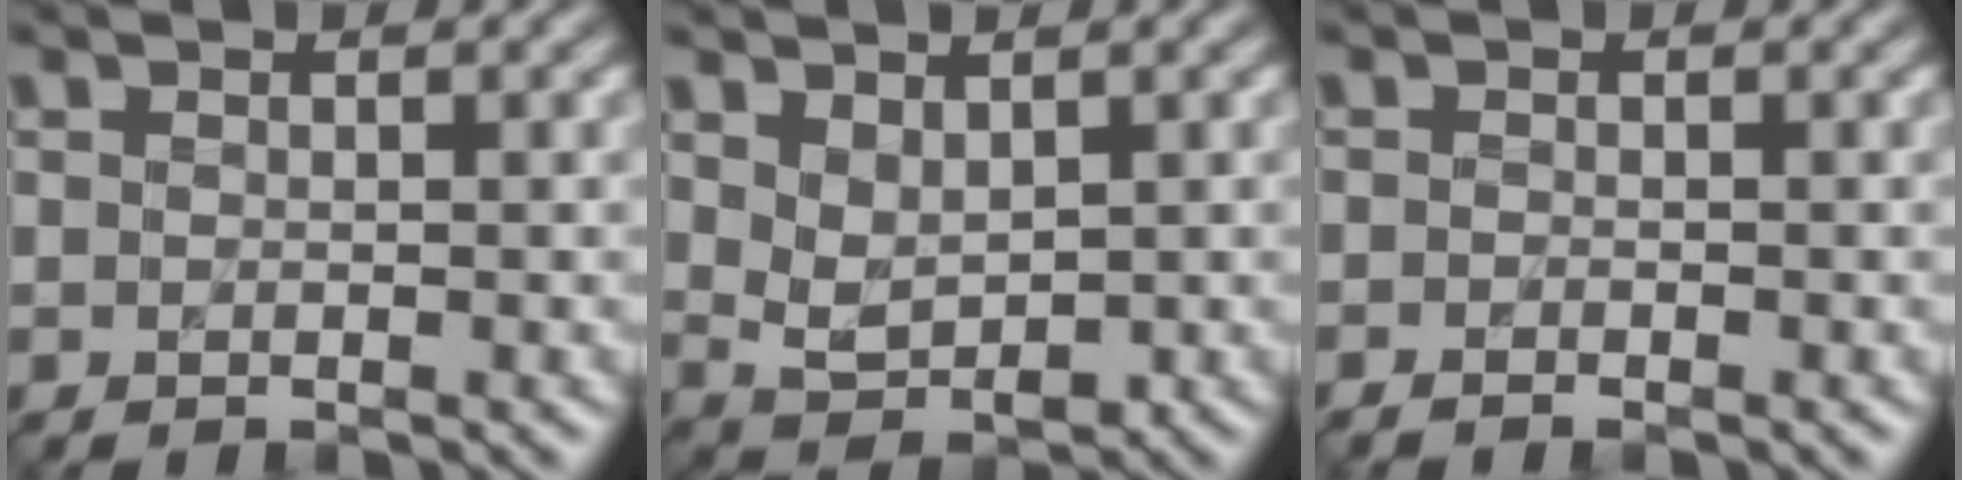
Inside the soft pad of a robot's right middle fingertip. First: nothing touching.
{"total": 2.8, "force": [1.3, 1.6, 1.9], "torque": [-0.041, -0.005, 0.030]}
{"total": 0.7, "force": [-0.5, 0.1, 0.4], "torque": [-0.005, -0.001, -0.010]}